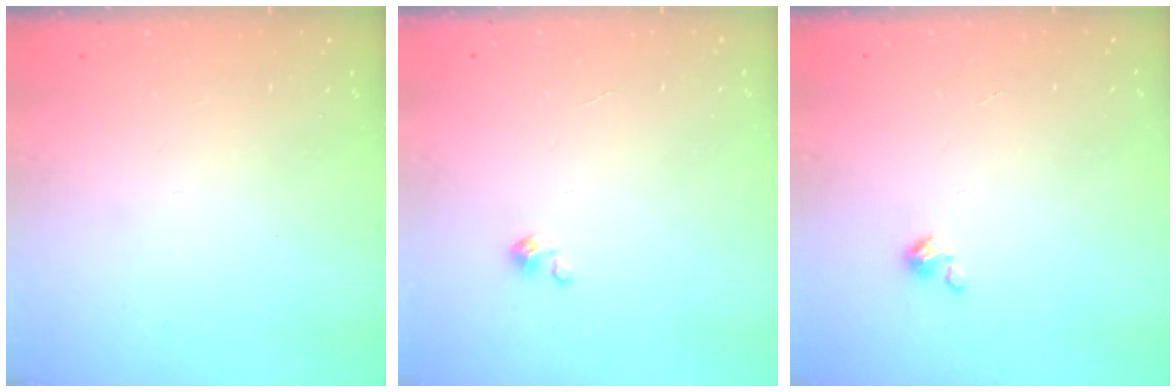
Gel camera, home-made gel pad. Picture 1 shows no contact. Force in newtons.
{"total": 1.3, "press": 1.3, "slide": 0.1}
{"total": 2.2, "press": 2.1, "slide": 0.3}